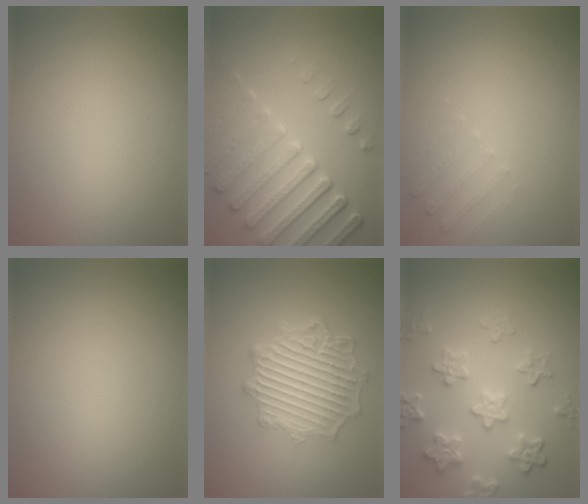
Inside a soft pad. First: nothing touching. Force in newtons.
{"total": 7.1, "press": 5.4, "slide": 4.6}
{"total": 1.6, "press": 1.6, "slide": 0.4}
{"total": 0.0}
{"total": 7.1, "press": 5.3, "slide": 4.7}
{"total": 5.4, "press": 4.2, "slide": 3.3}